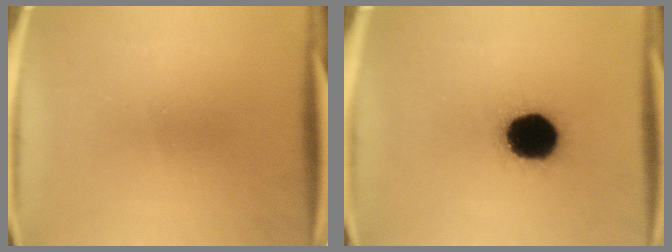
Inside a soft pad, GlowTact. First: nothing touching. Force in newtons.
{"total": 17.9}